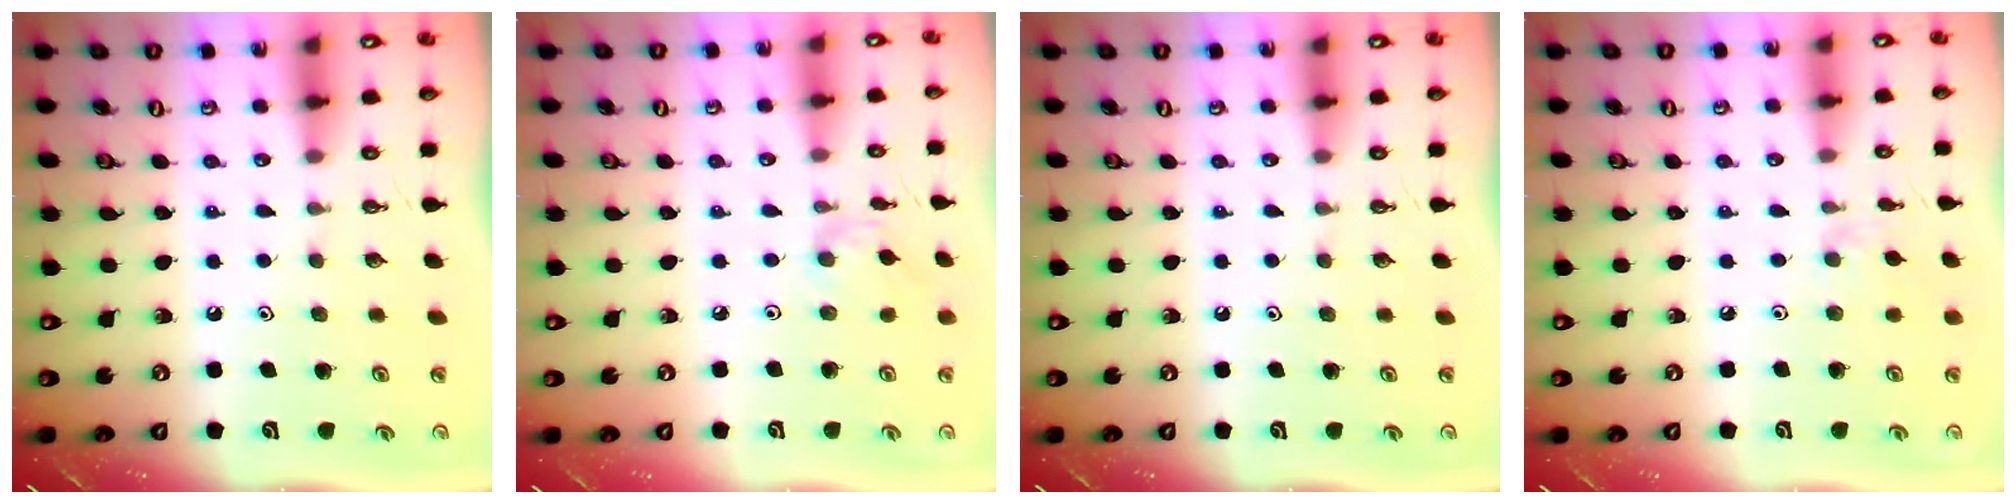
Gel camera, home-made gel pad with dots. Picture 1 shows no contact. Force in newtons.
{"total": 2.7, "press": 2.7, "slide": 0.6}
{"total": 0.0}
{"total": 2.0, "press": 1.9, "slide": 0.5}